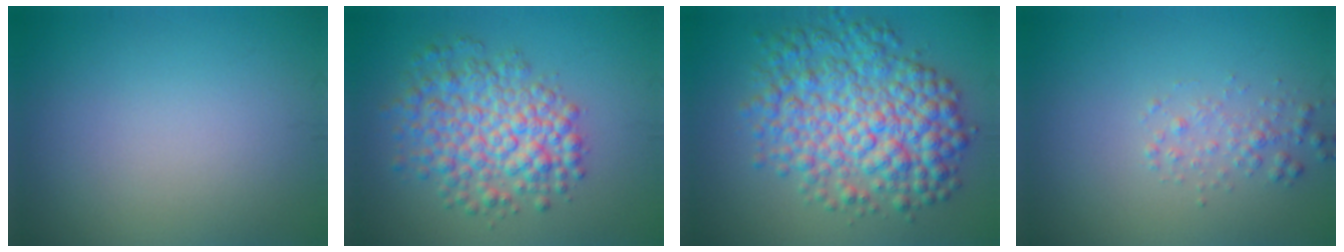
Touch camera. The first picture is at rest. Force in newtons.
{"total": 6.4, "press": 6.4, "slide": 0.2}
{"total": 8.8, "press": 8.8, "slide": 0.1}
{"total": 1.6, "press": 1.6, "slide": 0.0}